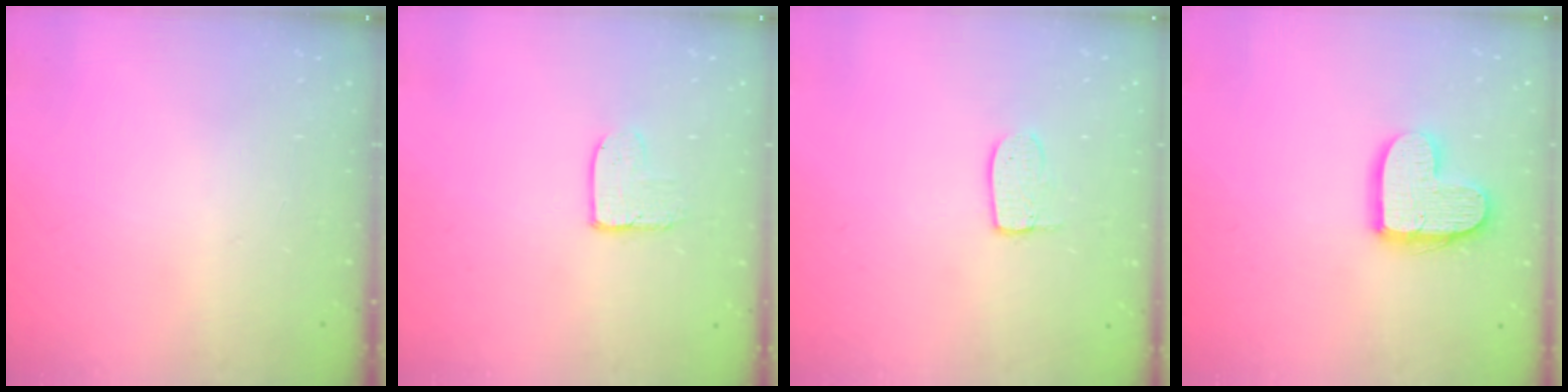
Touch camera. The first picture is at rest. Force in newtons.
{"total": 5.1, "press": 5.0, "slide": 0.4}
{"total": 5.5, "press": 5.5, "slide": 0.4}
{"total": 12.6, "press": 12.6, "slide": 0.9}